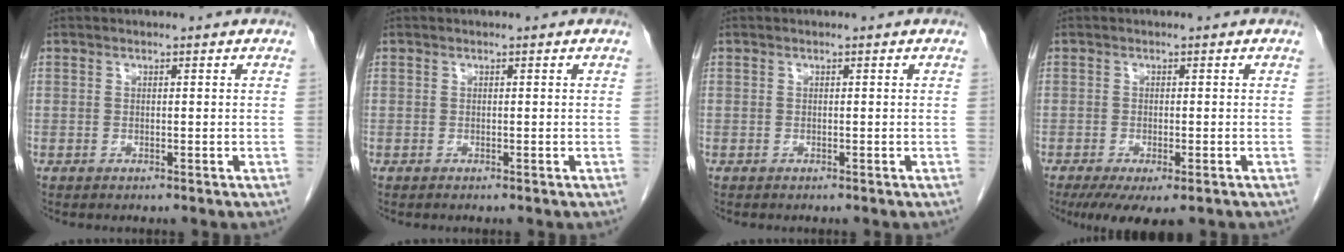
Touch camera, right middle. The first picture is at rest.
{"total": 0.0}
{"total": 0.0}
{"total": 7.2, "force": [-4.8, 2.3, 4.9], "torque": [-0.071, -0.019, -0.073]}